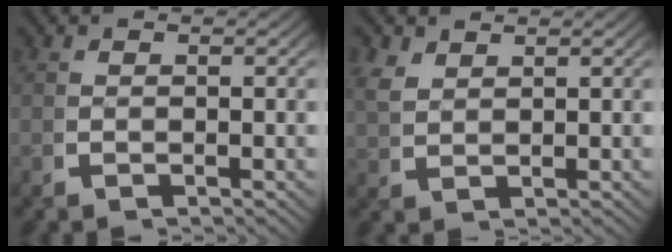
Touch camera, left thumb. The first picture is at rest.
{"total": 2.4, "force": [2.0, 1.0, 0.9], "torque": [-0.022, 0.000, 0.050]}